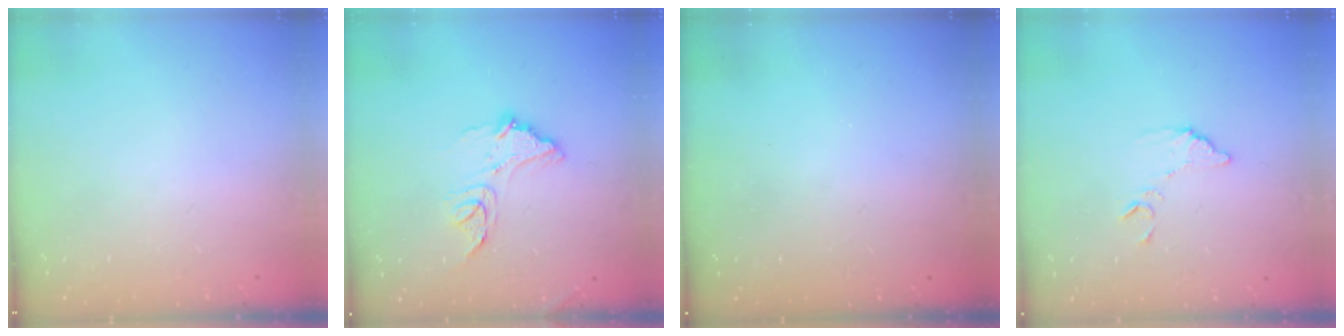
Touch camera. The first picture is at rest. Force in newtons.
{"total": 12.3, "press": 12.3, "slide": 1.0}
{"total": 3.1, "press": 3.1, "slide": 0.1}
{"total": 8.4, "press": 8.4, "slide": 0.4}